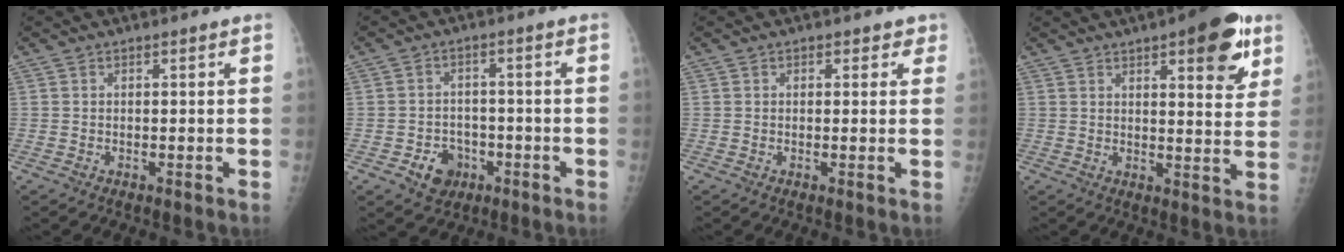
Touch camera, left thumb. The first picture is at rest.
{"total": 6.0, "force": [-2.7, 4.8, 2.2], "torque": [-0.011, 0.018, -0.036]}
{"total": 2.1, "force": [1.1, 1.6, 0.9], "torque": [0.018, -0.001, 0.007]}
{"total": 12.9, "force": [6.7, 4.4, 10.1], "torque": [-0.096, -0.026, 0.082]}